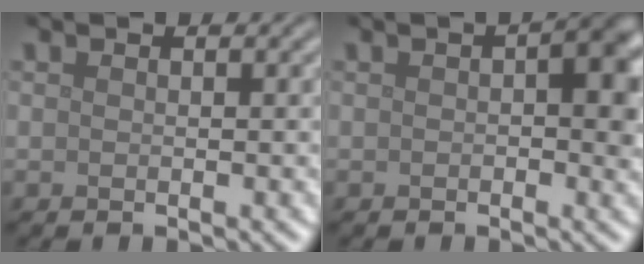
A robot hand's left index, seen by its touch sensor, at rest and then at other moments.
{"total": 3.8, "force": [0.5, 1.7, 3.3], "torque": [-0.035, 0.007, 0.001]}